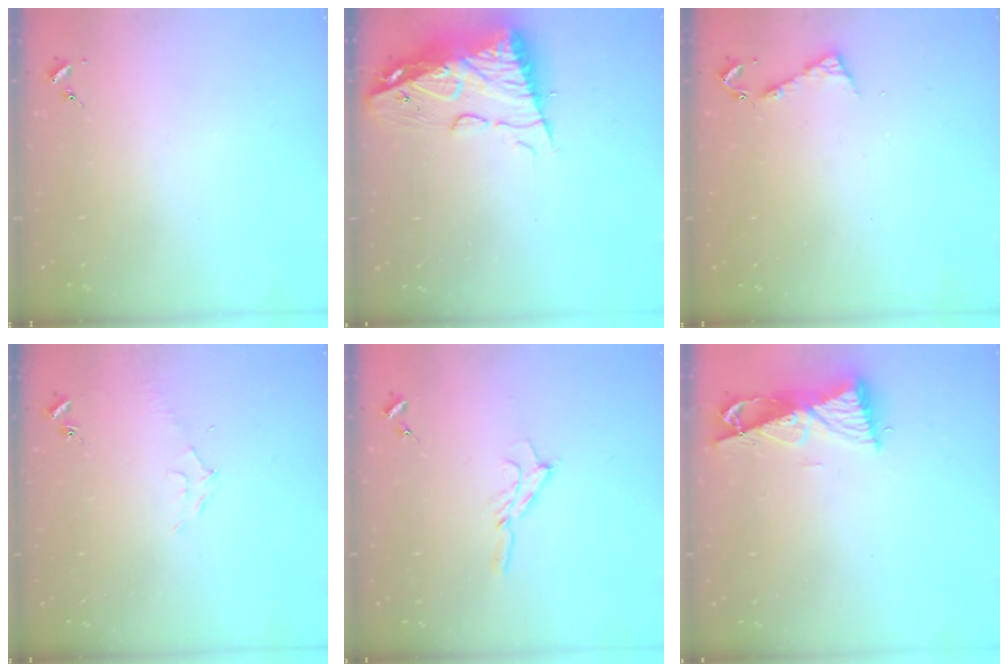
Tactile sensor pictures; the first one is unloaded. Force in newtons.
{"total": 14.9, "press": 14.8, "slide": 1.2}
{"total": 4.9, "press": 4.8, "slide": 0.5}
{"total": 6.6, "press": 6.6, "slide": 0.8}
{"total": 6.5, "press": 6.5, "slide": 0.7}
{"total": 8.5, "press": 8.4, "slide": 1.0}